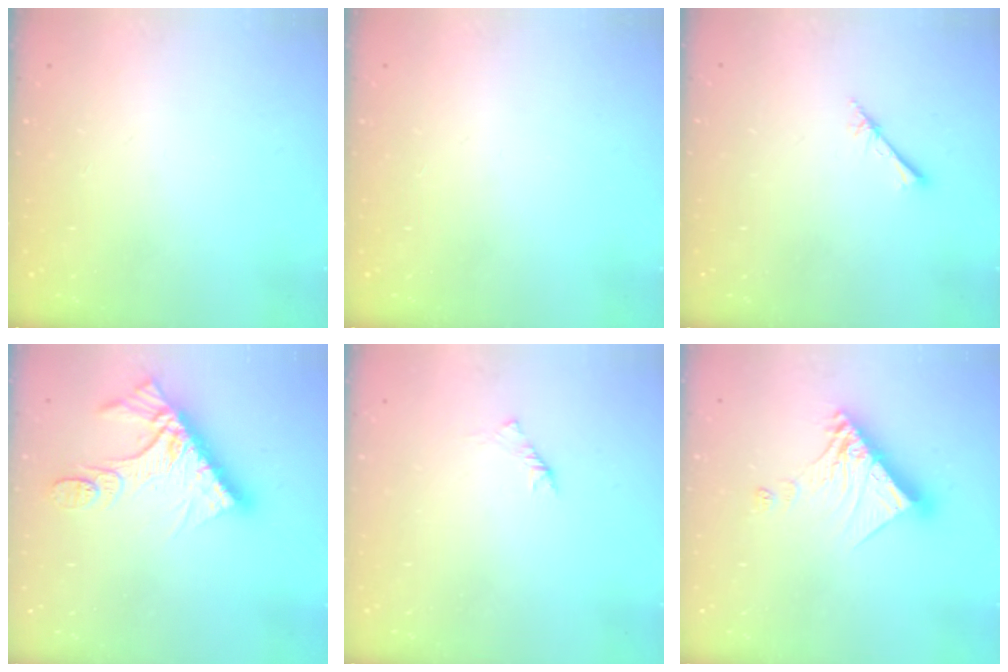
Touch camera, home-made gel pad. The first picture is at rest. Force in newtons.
{"total": 0.0}
{"total": 2.6, "press": 2.6, "slide": 0.3}
{"total": 15.5, "press": 15.4, "slide": 1.4}
{"total": 2.0, "press": 1.9, "slide": 0.6}
{"total": 13.9, "press": 13.9, "slide": 1.1}